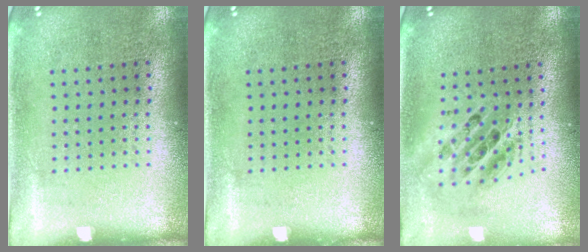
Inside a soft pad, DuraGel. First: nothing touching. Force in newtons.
{"total": 0.0}
{"total": 1.9, "press": 1.5, "slide": 1.1}